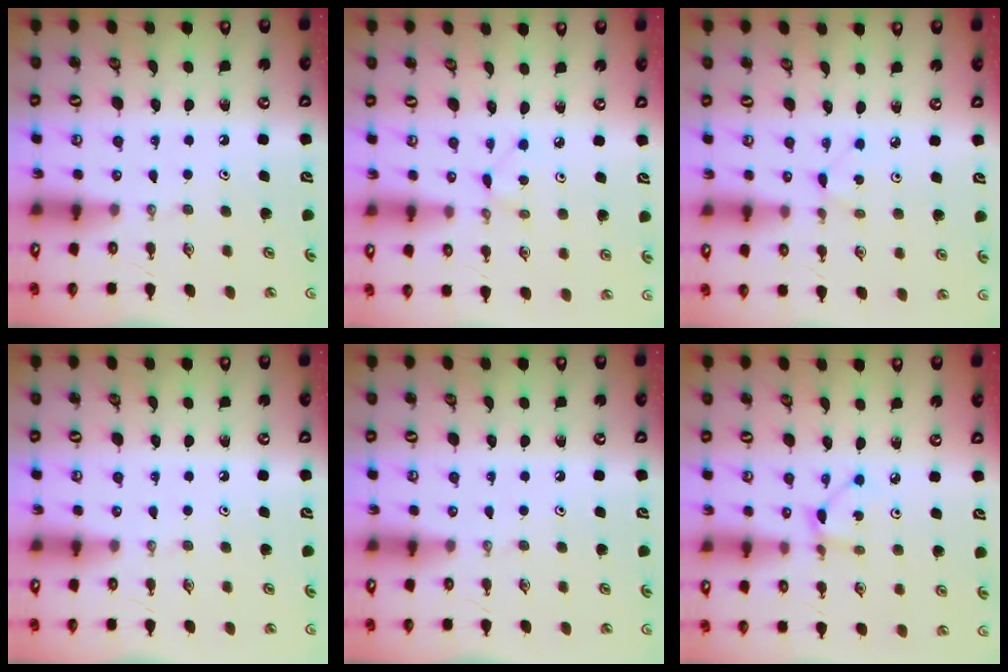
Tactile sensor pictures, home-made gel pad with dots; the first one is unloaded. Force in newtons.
{"total": 2.9, "press": 2.9, "slide": 0.3}
{"total": 1.9, "press": 1.9, "slide": 0.3}
{"total": 0.0}
{"total": 0.0}
{"total": 2.2, "press": 2.2, "slide": 0.2}